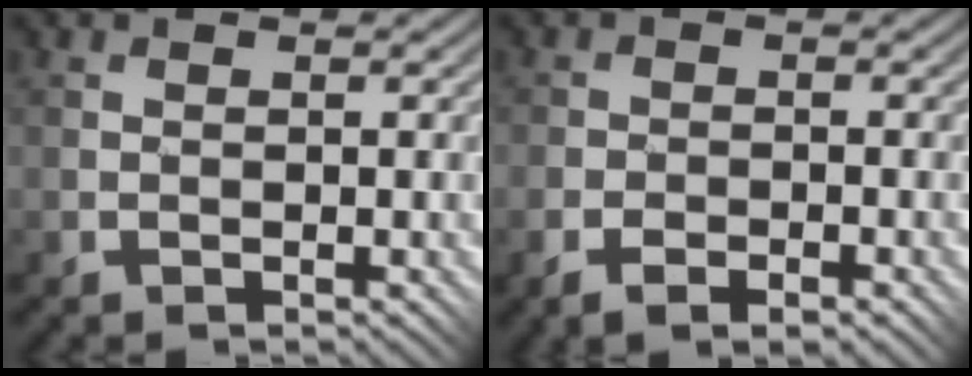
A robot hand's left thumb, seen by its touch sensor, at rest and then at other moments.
{"total": 3.2, "force": [-2.0, 1.5, 2.0], "torque": [-0.035, -0.007, -0.039]}